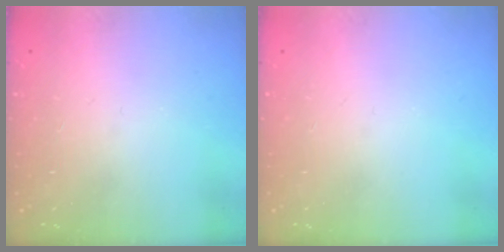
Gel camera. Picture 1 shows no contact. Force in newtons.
{"total": 0.0}